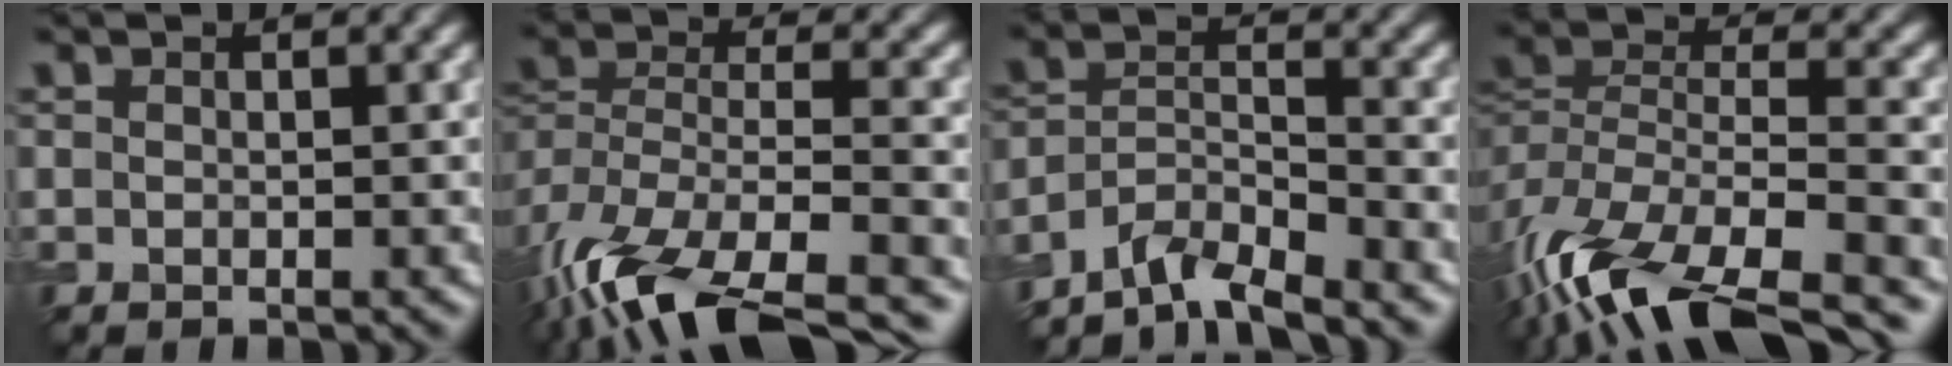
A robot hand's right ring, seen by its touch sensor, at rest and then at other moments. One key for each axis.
{"total": 17.1, "fx": -12.4, "fy": 7.3, "fz": 9.3, "tx": -0.194, "ty": -0.037, "tz": -0.165}
{"total": 5.3, "fx": -4.8, "fy": 0.8, "fz": 1.9, "tx": -0.032, "ty": -0.002, "tz": -0.090}
{"total": 15.6, "fx": -11.4, "fy": 5.6, "fz": 9.1, "tx": -0.192, "ty": -0.020, "tz": -0.175}